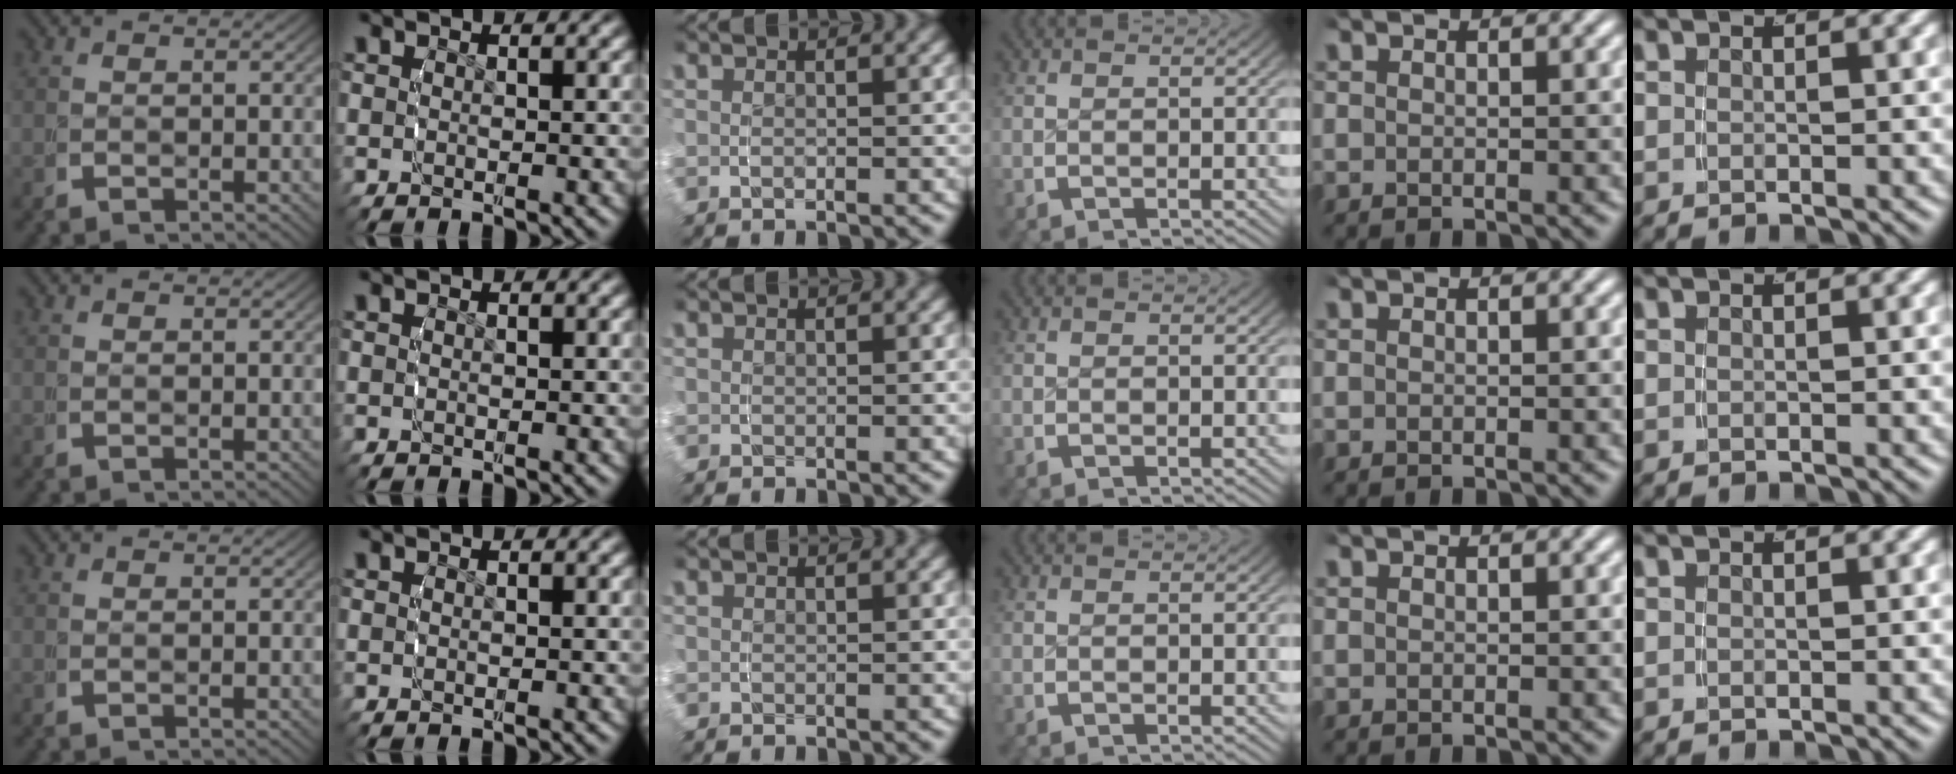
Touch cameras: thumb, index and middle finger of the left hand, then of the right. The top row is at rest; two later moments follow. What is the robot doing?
{"motion": "grasp_and_lifting", "object": "fork"}